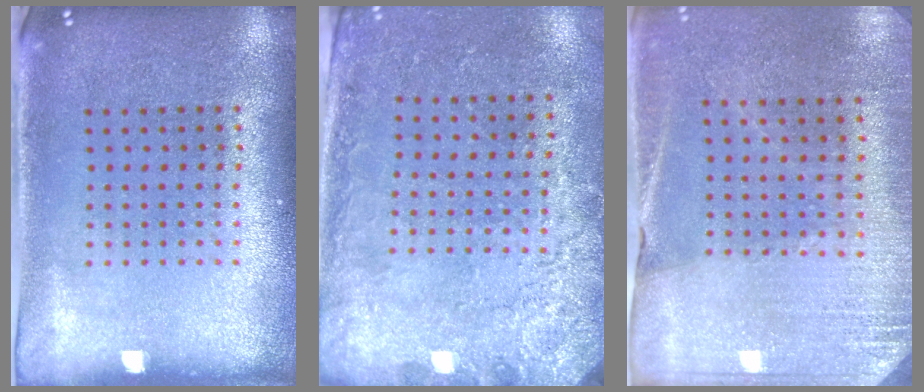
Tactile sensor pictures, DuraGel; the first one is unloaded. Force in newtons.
{"total": 2.7, "press": 2.2, "slide": 1.5}
{"total": 2.6, "press": 2.5, "slide": 0.6}